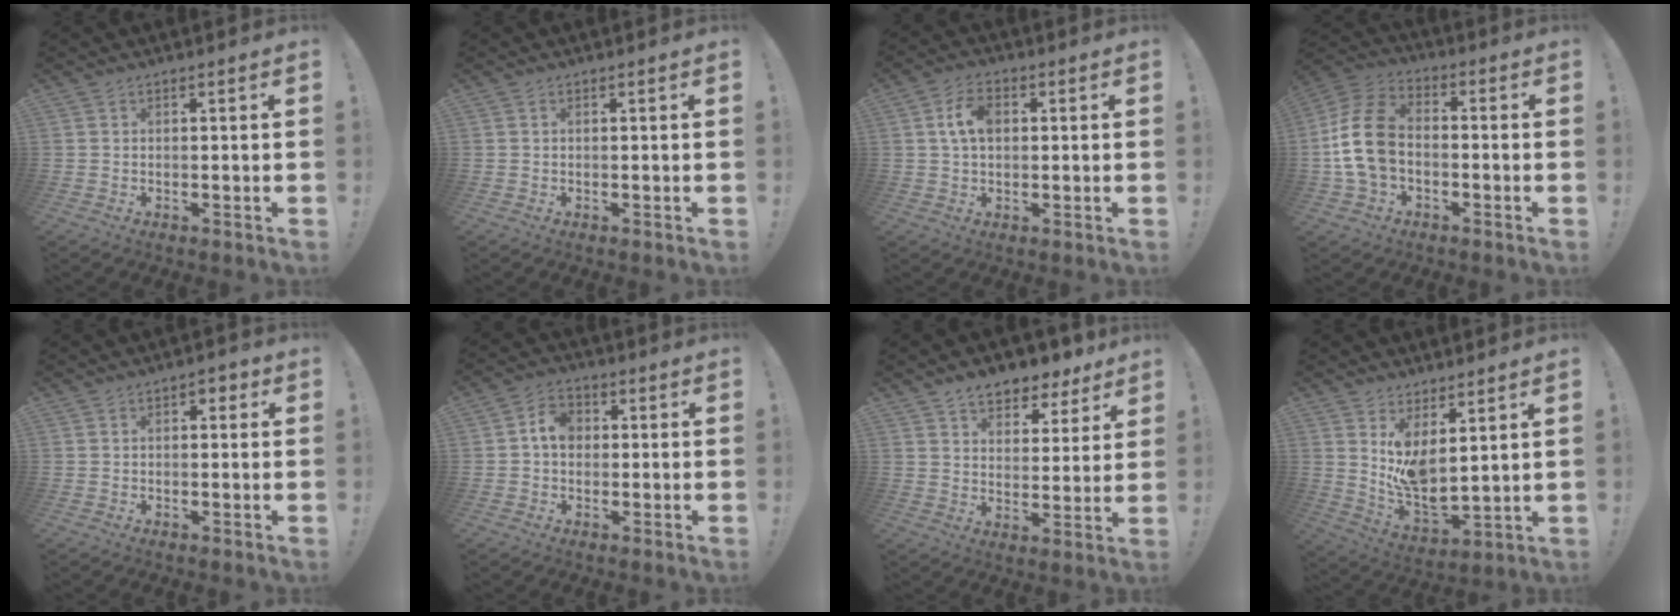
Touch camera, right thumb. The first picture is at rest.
{"total": 0.0}
{"total": 7.1, "force": [1.3, 4.4, 5.3], "torque": [-0.102, 0.009, 0.023]}
{"total": 15.2, "force": [-1.8, 10.9, 10.5], "torque": [-0.198, 0.033, -0.029]}
{"total": 2.0, "force": [-0.2, 1.5, 1.3], "torque": [-0.009, 0.002, -0.010]}
{"total": 6.3, "force": [0.3, 4.9, 3.9], "torque": [-0.067, 0.016, 0.008]}
{"total": 8.8, "force": [7.0, 4.4, 3.0], "torque": [-0.050, -0.047, 0.130]}
{"total": 8.9, "force": [5.2, 3.0, 6.5], "torque": [-0.123, -0.063, 0.098]}